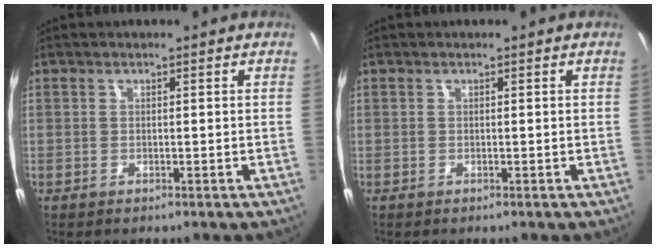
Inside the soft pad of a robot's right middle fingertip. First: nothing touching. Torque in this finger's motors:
{"motor_torque": [-0.02, -0.01, 0.00, 0.00]}